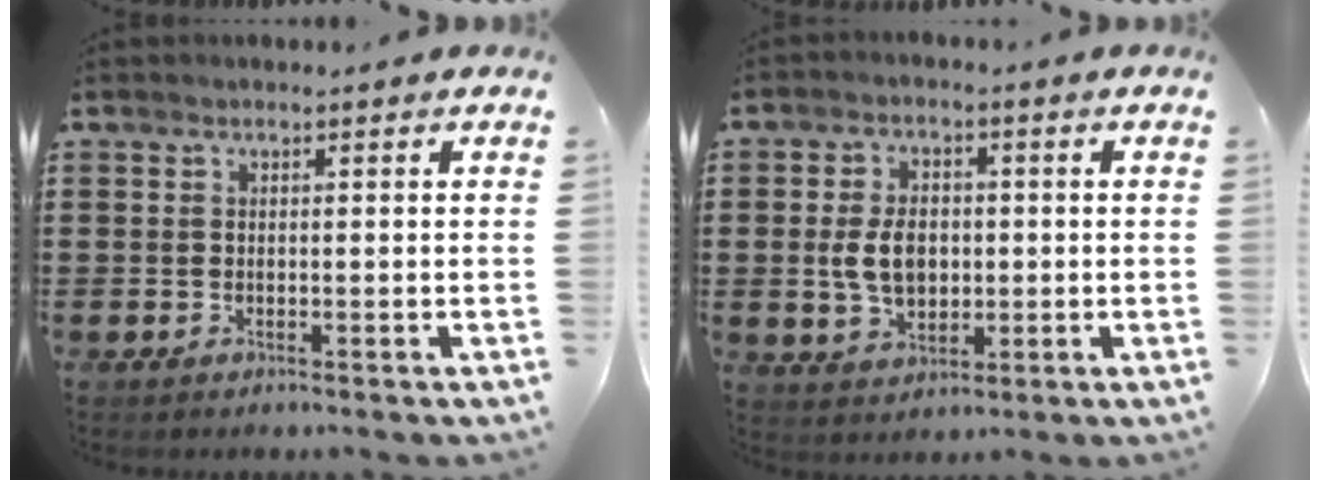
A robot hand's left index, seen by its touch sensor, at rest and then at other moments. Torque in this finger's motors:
{"motor_torque": [1.11, 0.48, 0.50, 0.17]}